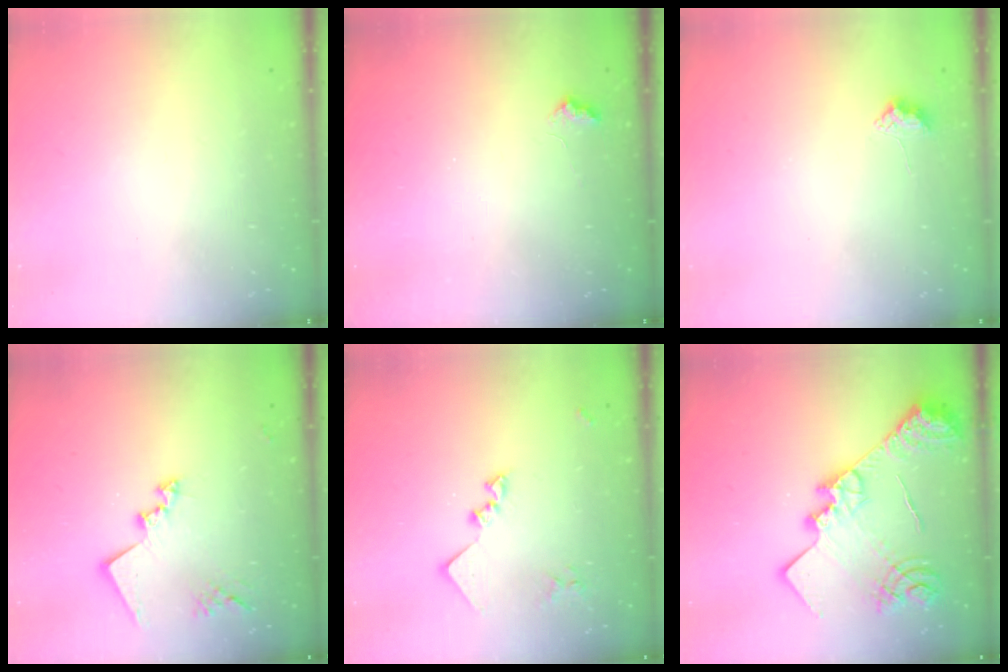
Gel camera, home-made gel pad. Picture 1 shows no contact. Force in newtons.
{"total": 2.8, "press": 2.7, "slide": 0.6}
{"total": 3.8, "press": 3.8, "slide": 0.5}
{"total": 15.3, "press": 15.3, "slide": 0.9}
{"total": 12.7, "press": 12.7, "slide": 0.6}
{"total": 24.3, "press": 24.2, "slide": 2.2}